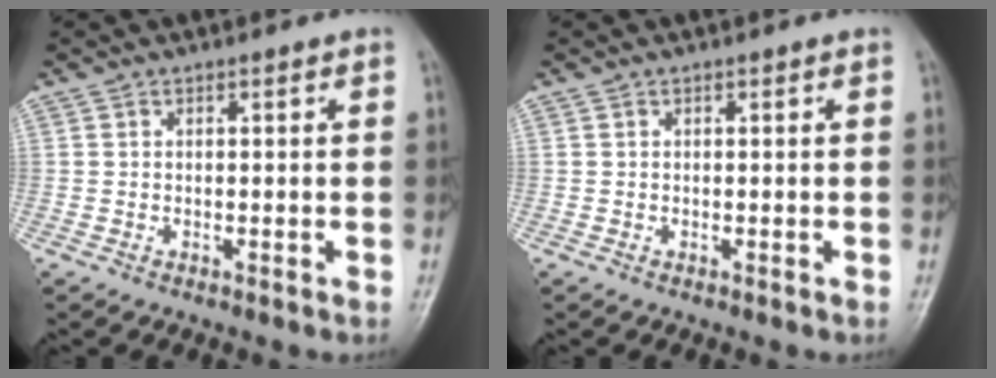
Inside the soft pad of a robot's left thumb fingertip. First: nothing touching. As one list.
[{"total": 0.0}]